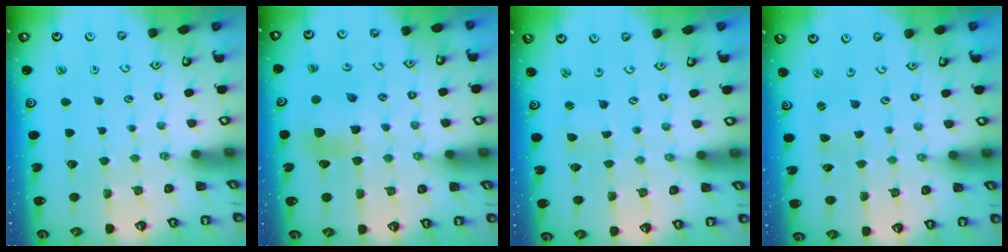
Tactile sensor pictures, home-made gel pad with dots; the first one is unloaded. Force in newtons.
{"total": 6.6, "press": 6.6, "slide": 0.8}
{"total": 1.0, "press": 1.0, "slide": 0.1}
{"total": 2.0, "press": 2.0, "slide": 0.4}